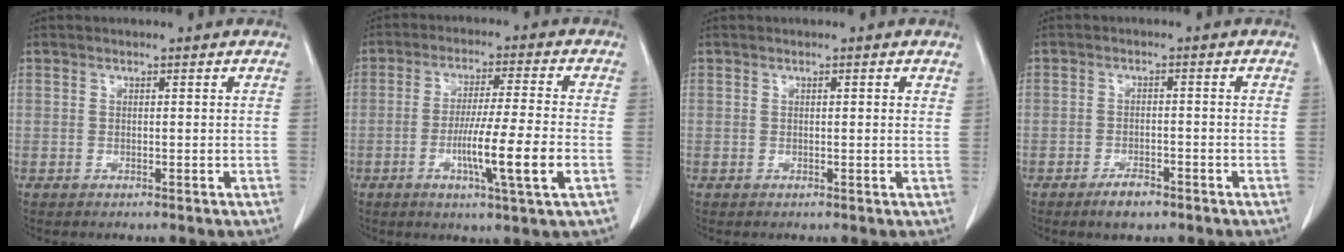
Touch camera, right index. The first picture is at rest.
{"total": 10.6, "force": [-3.2, -0.7, 10.1], "torque": [-0.182, -0.013, -0.056]}
{"total": 0.8, "force": [0.4, 0.1, 0.7], "torque": [-0.013, 0.001, 0.003]}
{"total": 3.3, "force": [-2.4, 1.3, 1.9], "torque": [-0.034, 0.000, -0.037]}